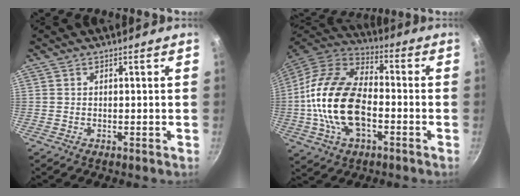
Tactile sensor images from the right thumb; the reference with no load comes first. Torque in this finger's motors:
{"motor_torque": [0.74, 0.79, 2.60, -0.17, 0.85]}